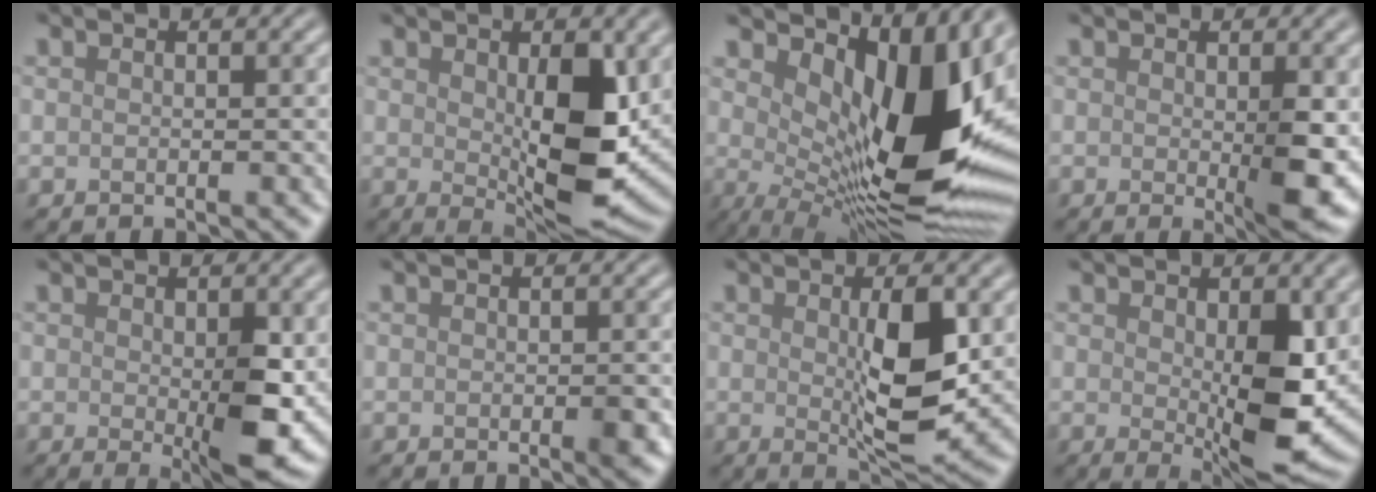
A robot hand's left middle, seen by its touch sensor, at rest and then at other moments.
{"total": 8.0, "force": [0.6, 3.2, 7.3], "torque": [-0.121, -0.011, 0.023]}
{"total": 13.5, "force": [2.5, 6.2, 11.8], "torque": [-0.168, -0.021, 0.054]}
{"total": 4.1, "force": [-0.3, 0.4, 4.1], "torque": [-0.063, -0.012, 0.005]}
{"total": 5.1, "force": [-0.3, 1.1, 5.0], "torque": [-0.081, -0.017, 0.007]}
{"total": 1.2, "force": [-0.3, 0.1, 1.2], "torque": [-0.018, -0.001, -0.001]}
{"total": 6.1, "force": [0.2, 1.7, 5.9], "torque": [-0.102, -0.014, 0.012]}
{"total": 7.4, "force": [0.3, 2.5, 6.9], "torque": [-0.113, -0.014, 0.018]}